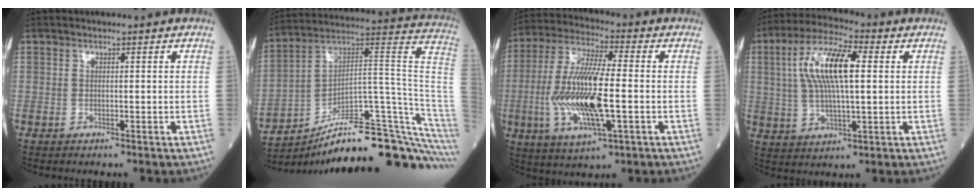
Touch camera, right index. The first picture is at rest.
{"total": 25.0, "force": [-18.8, 2.6, 16.2], "torque": [-0.132, 0.067, -0.278]}
{"total": 15.4, "force": [-2.6, 2.9, 14.9], "torque": [-0.310, -0.009, -0.045]}
{"total": 12.3, "force": [2.5, 3.3, 11.6], "torque": [-0.236, 0.020, 0.045]}